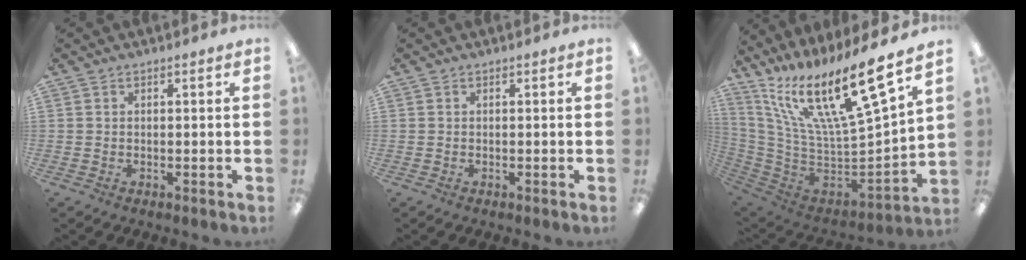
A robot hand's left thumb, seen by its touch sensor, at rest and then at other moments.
{"total": 0.0}
{"total": 22.3, "force": [13.1, 5.6, 17.1], "torque": [-0.303, -0.097, 0.216]}